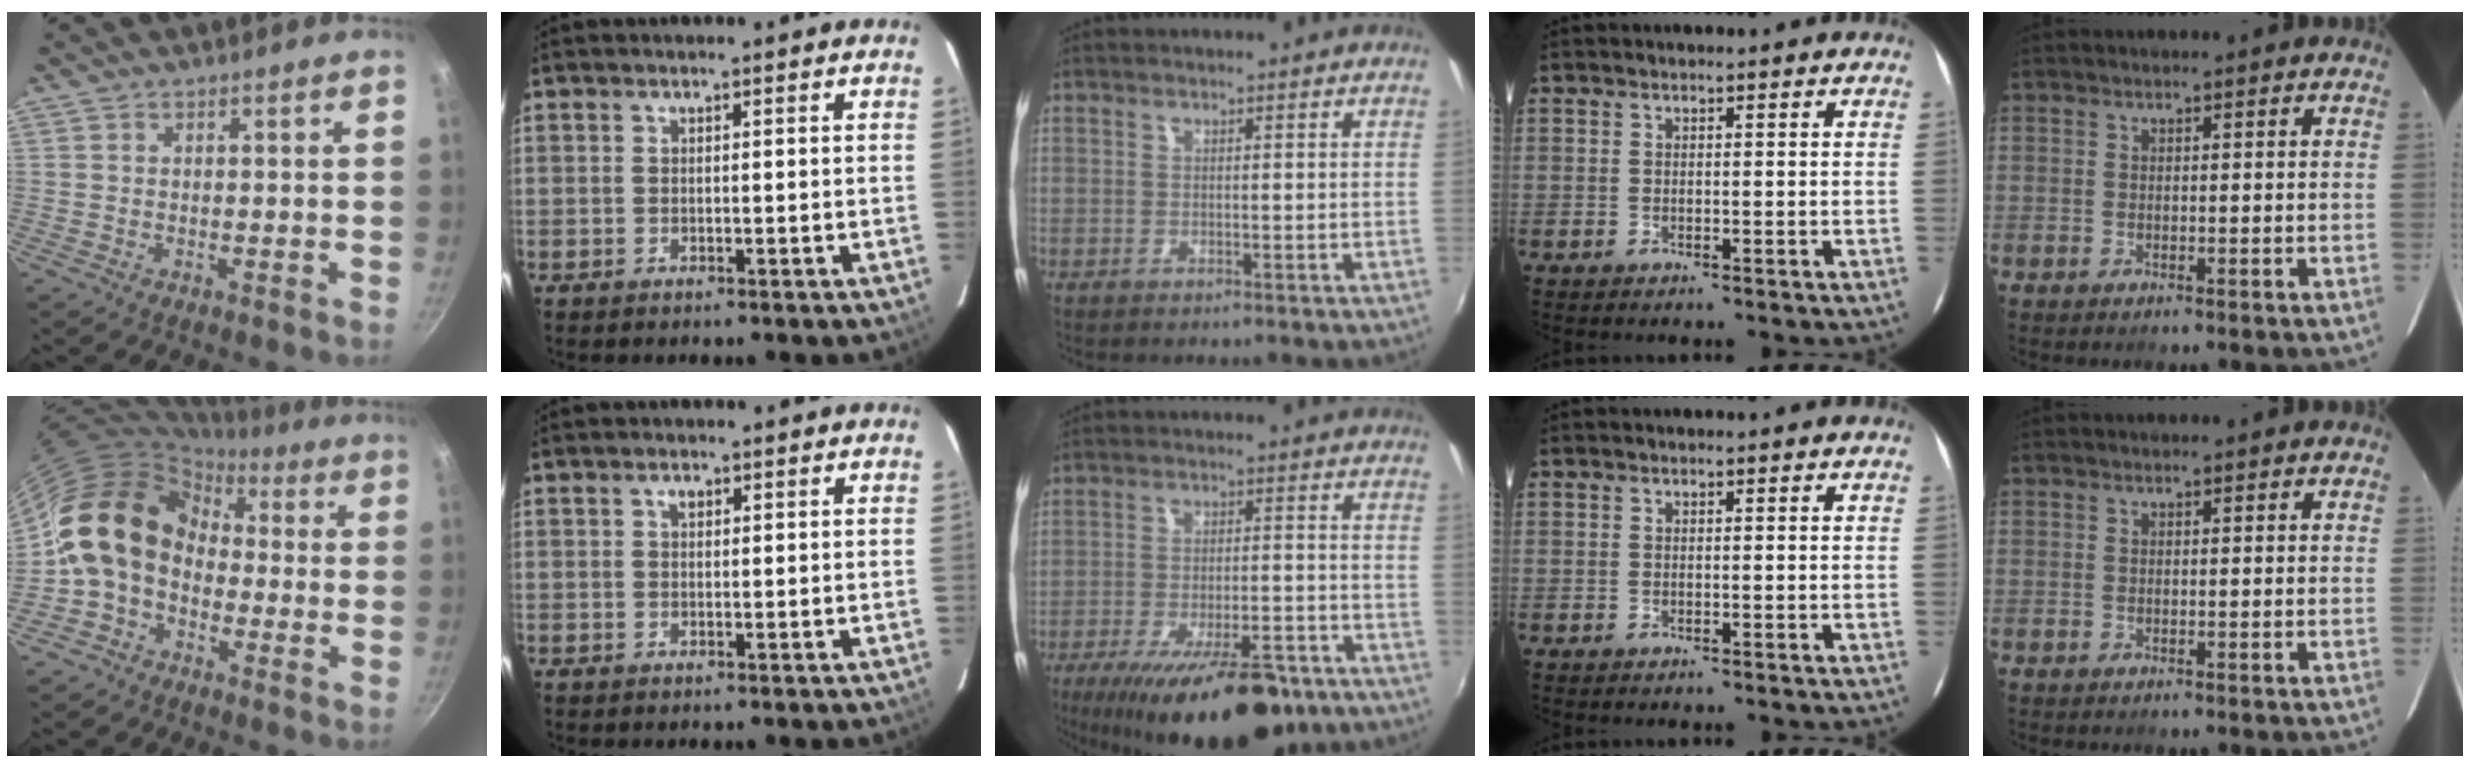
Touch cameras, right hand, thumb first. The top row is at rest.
{"thumb": {"total": 14.7, "force": [-1.2, 11.7, 8.9], "torque": [-0.130, 0.050, -0.043]}, "index": {"total": 1.2, "force": [0.5, 0.8, 0.7], "torque": [-0.010, 0.006, 0.008]}, "middle": {"total": 19.5, "force": [-13.6, 6.3, 12.5], "torque": [-0.211, -0.035, -0.192]}}